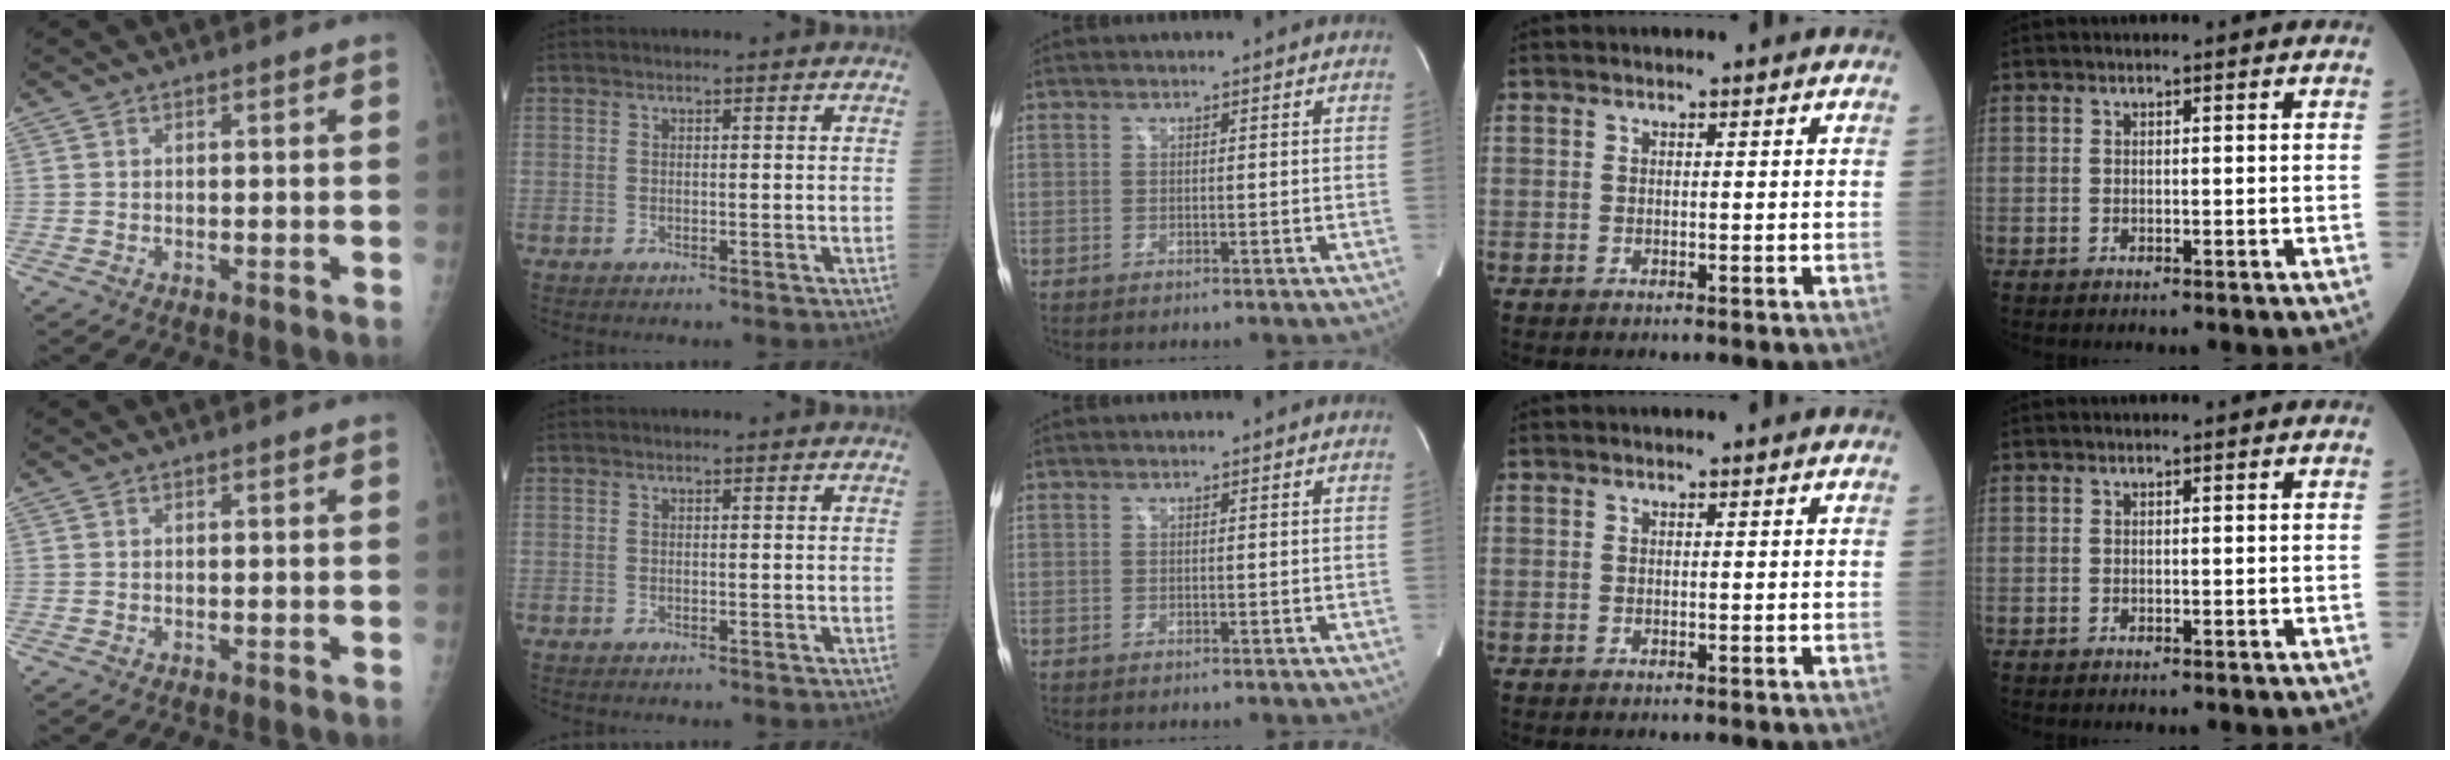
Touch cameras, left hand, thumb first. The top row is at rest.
{}